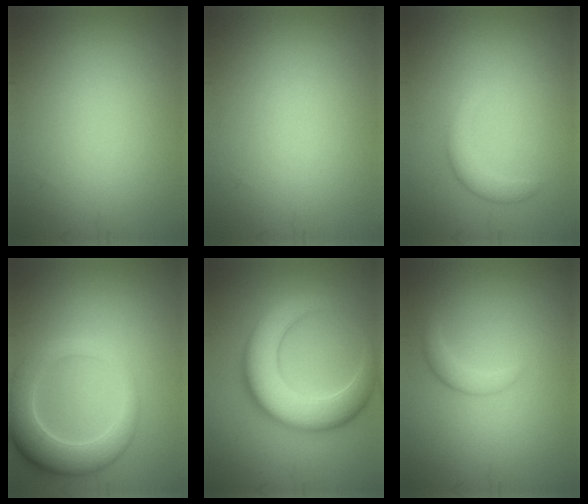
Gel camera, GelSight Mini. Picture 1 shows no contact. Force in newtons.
{"total": 0.0}
{"total": 1.9, "press": 1.9, "slide": 0.0}
{"total": 5.8, "press": 5.7, "slide": 0.3}
{"total": 8.2, "press": 8.2, "slide": 0.3}
{"total": 1.5, "press": 1.5, "slide": 0.1}